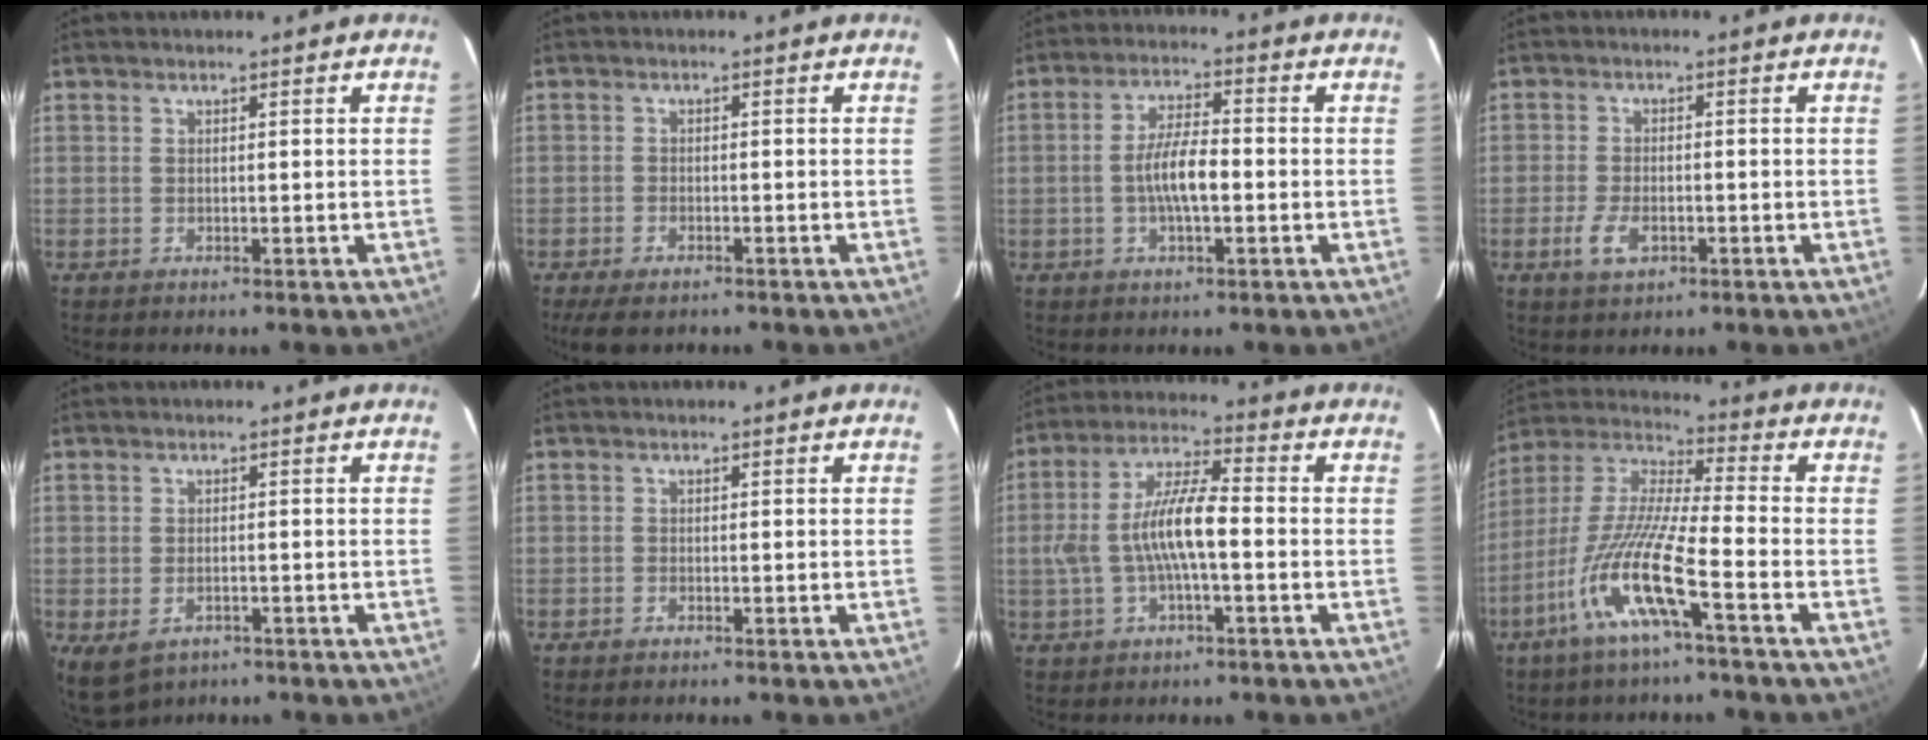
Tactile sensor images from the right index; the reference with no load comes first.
{"total": 5.2, "force": [-3.8, 2.2, 2.7], "torque": [-0.070, -0.016, -0.066]}
{"total": 9.4, "force": [-2.0, 2.5, 8.9], "torque": [-0.171, 0.006, -0.036]}
{"total": 5.1, "force": [-2.1, 2.6, 3.9], "torque": [-0.089, -0.006, -0.038]}
{"total": 5.2, "force": [-2.7, 3.4, 3.0], "torque": [-0.059, -0.017, -0.035]}
{"total": 0.7, "force": [-0.6, 0.3, 0.2], "torque": [-0.004, 0.001, -0.013]}
{"total": 11.2, "force": [-1.6, 2.8, 10.8], "torque": [-0.216, 0.010, -0.027]}
{"total": 14.8, "force": [-7.6, 1.0, 12.7], "torque": [-0.255, -0.018, -0.155]}